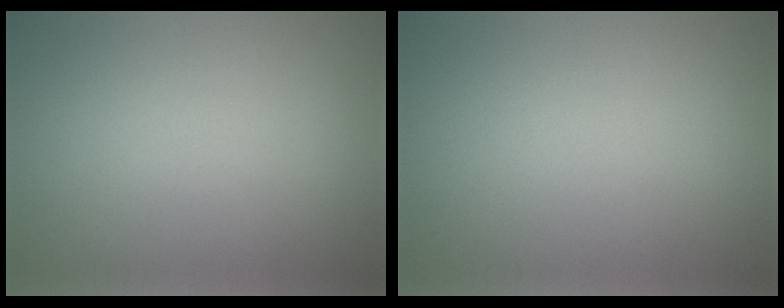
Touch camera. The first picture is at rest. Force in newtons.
{"total": 0.0}